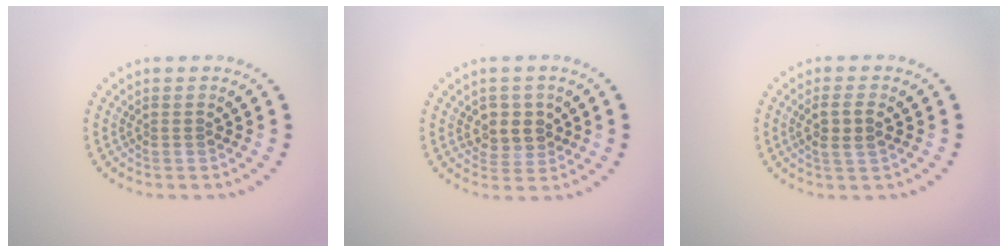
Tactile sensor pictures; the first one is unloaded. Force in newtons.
{"total": 2.8, "press": 2.5, "slide": 1.2}
{"total": 2.3, "press": 2.2, "slide": 0.8}